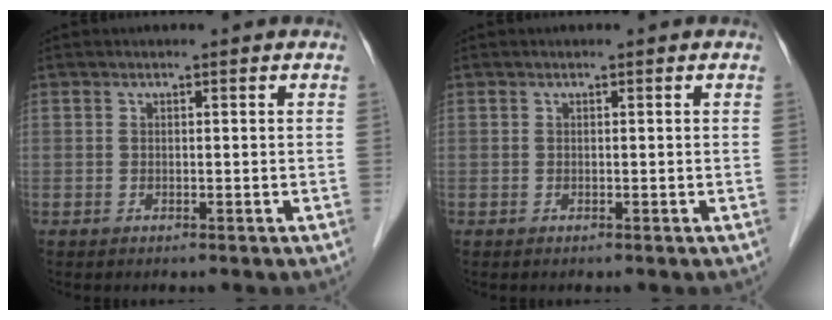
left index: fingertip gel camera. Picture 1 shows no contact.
{"total": 0.0}